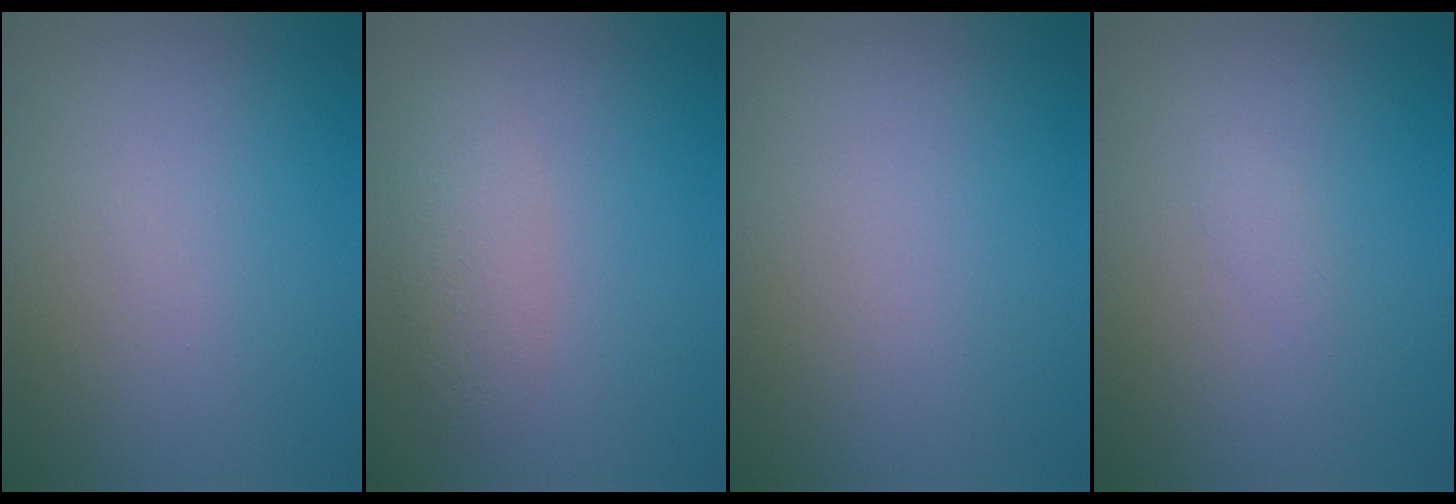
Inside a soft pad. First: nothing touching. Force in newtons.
{"total": 2.2, "press": 2.2, "slide": 0.1}
{"total": 0.0}
{"total": 0.6, "press": 0.6, "slide": 0.0}